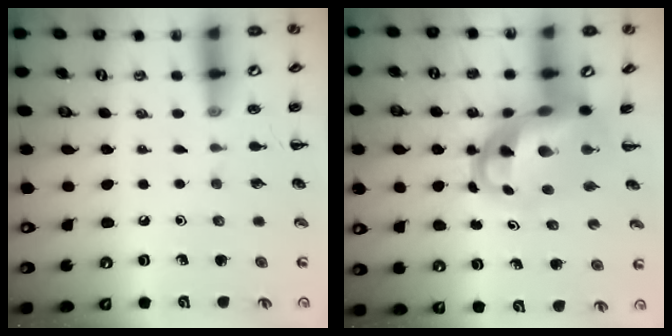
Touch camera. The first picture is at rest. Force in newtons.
{"total": 8.1, "press": 7.7, "slide": 2.3}